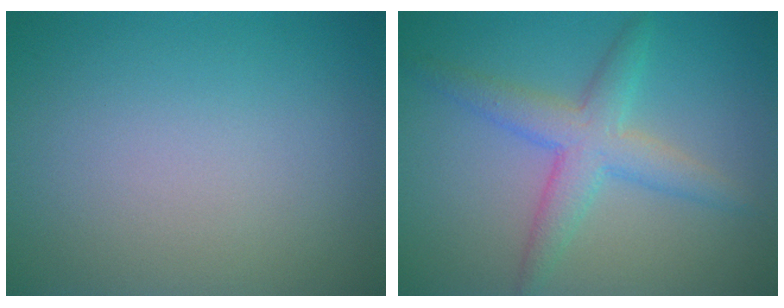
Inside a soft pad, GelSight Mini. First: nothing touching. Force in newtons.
{"total": 4.0, "press": 4.0, "slide": 0.1}